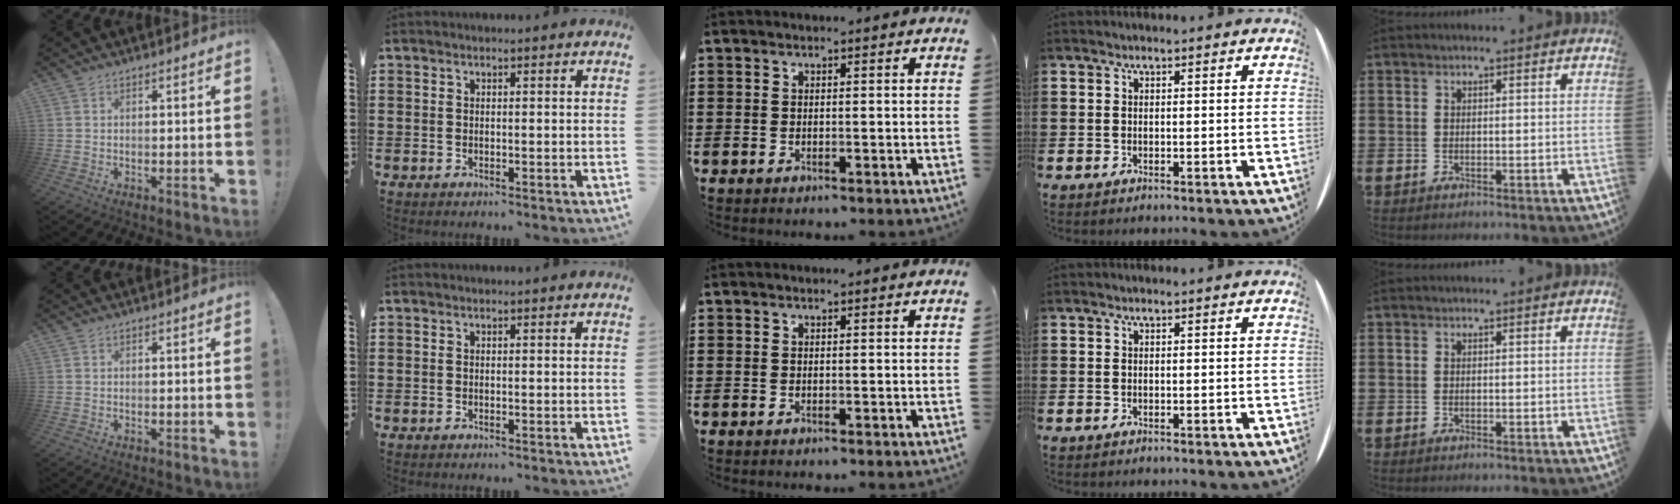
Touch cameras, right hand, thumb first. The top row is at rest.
{}